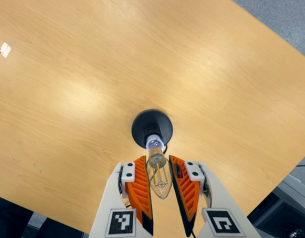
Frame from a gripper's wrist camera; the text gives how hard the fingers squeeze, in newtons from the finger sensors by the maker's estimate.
{"total": 11.7, "left": 11.3, "right": 12.1}